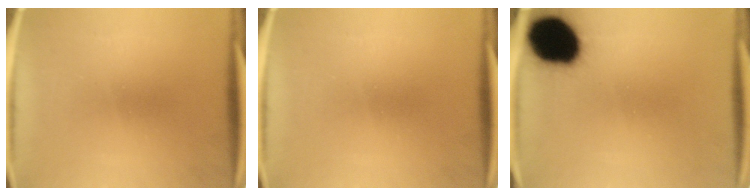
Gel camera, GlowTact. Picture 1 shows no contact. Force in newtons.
{"total": 0.0}
{"total": 19.0}